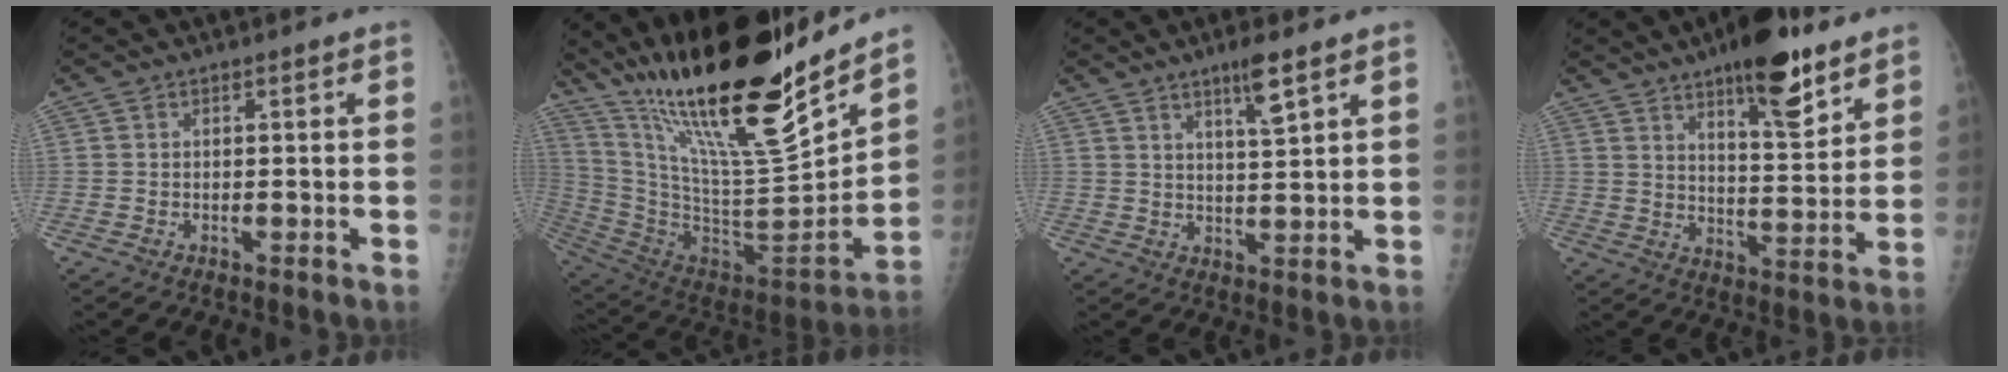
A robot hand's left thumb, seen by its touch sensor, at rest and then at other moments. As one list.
[{"total": 31.4, "force": [23.2, 5.9, 20.3], "torque": [-0.309, -0.114, 0.402]}, {"total": 5.5, "force": [3.5, 0.5, 4.2], "torque": [-0.071, -0.024, 0.062]}, {"total": 14.1, "force": [9.2, 4.4, 9.7], "torque": [-0.115, -0.057, 0.140]}]